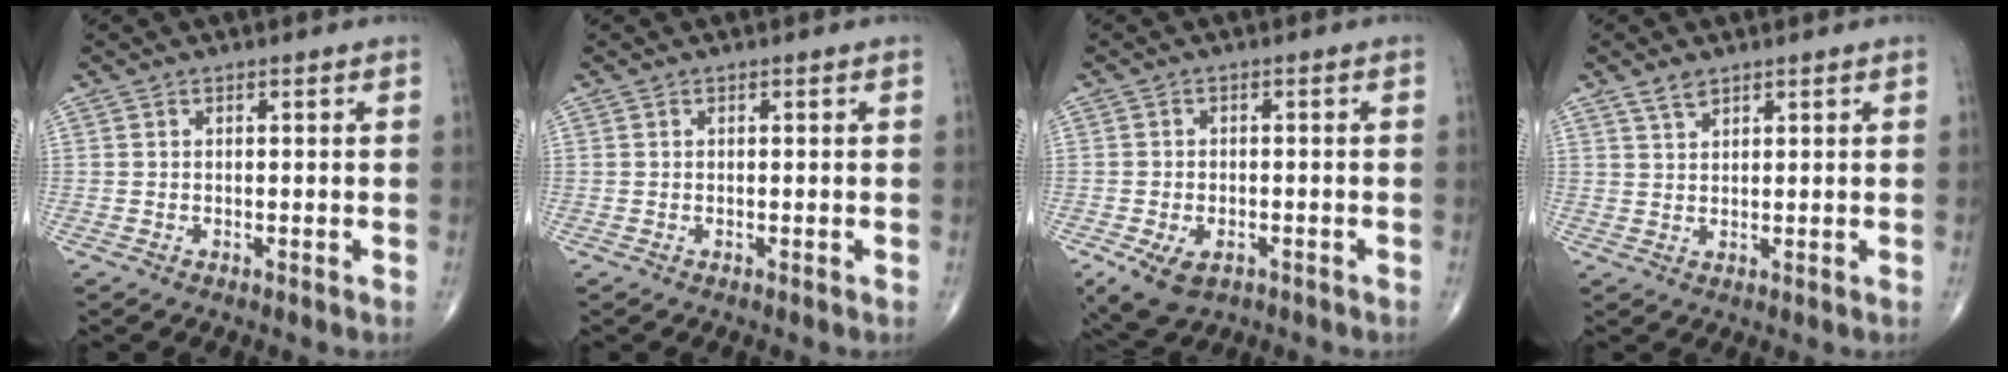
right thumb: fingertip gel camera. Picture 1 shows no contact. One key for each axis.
{"total": 0.0}
{"total": 6.9, "fx": -3.3, "fy": 4.2, "fz": 4.4, "tx": -0.078, "ty": 0.004, "tz": -0.048}
{"total": 2.4, "fx": 1.8, "fy": 1.2, "fz": 1.0, "tx": -0.016, "ty": -0.007, "tz": 0.036}